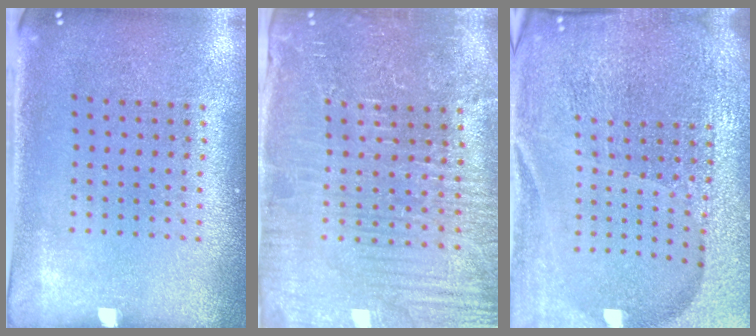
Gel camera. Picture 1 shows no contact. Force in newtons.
{"total": 4.6, "press": 4.4, "slide": 1.3}
{"total": 6.1, "press": 5.4, "slide": 2.9}